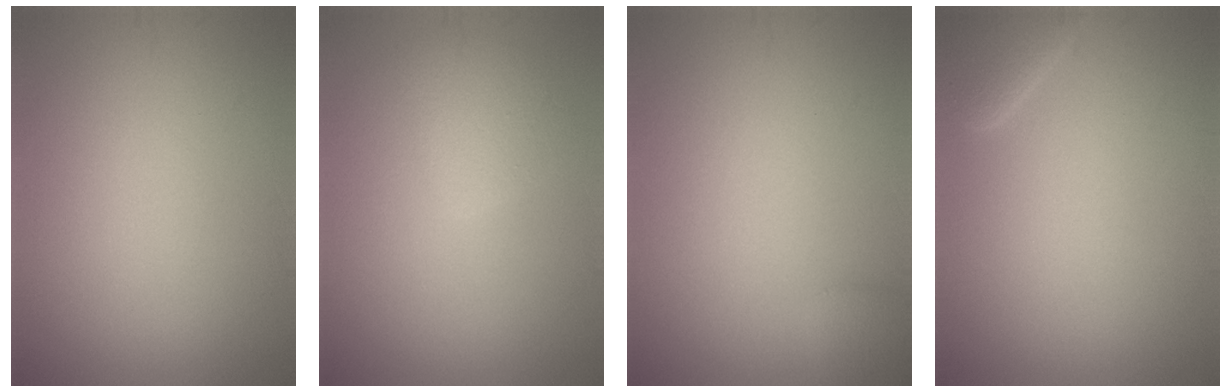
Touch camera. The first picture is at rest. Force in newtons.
{"total": 2.4, "press": 2.4, "slide": 0.3}
{"total": 1.3, "press": 1.3, "slide": 0.1}
{"total": 2.6, "press": 2.6, "slide": 0.2}